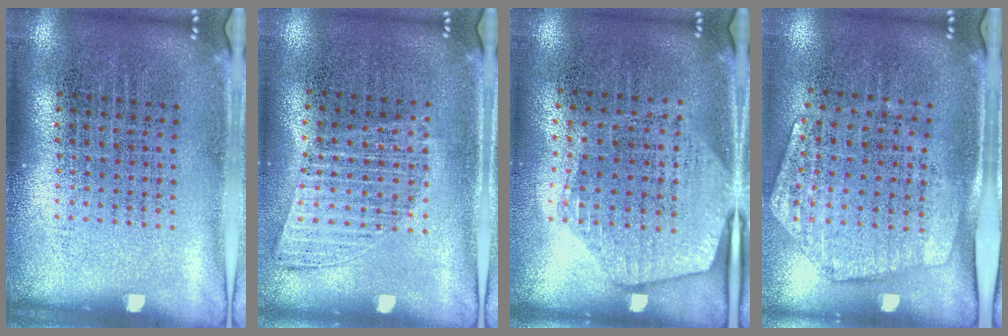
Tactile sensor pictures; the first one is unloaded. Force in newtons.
{"total": 1.0, "press": 1.0, "slide": 0.2}
{"total": 1.8, "press": 1.6, "slide": 0.8}
{"total": 1.9, "press": 1.6, "slide": 1.0}